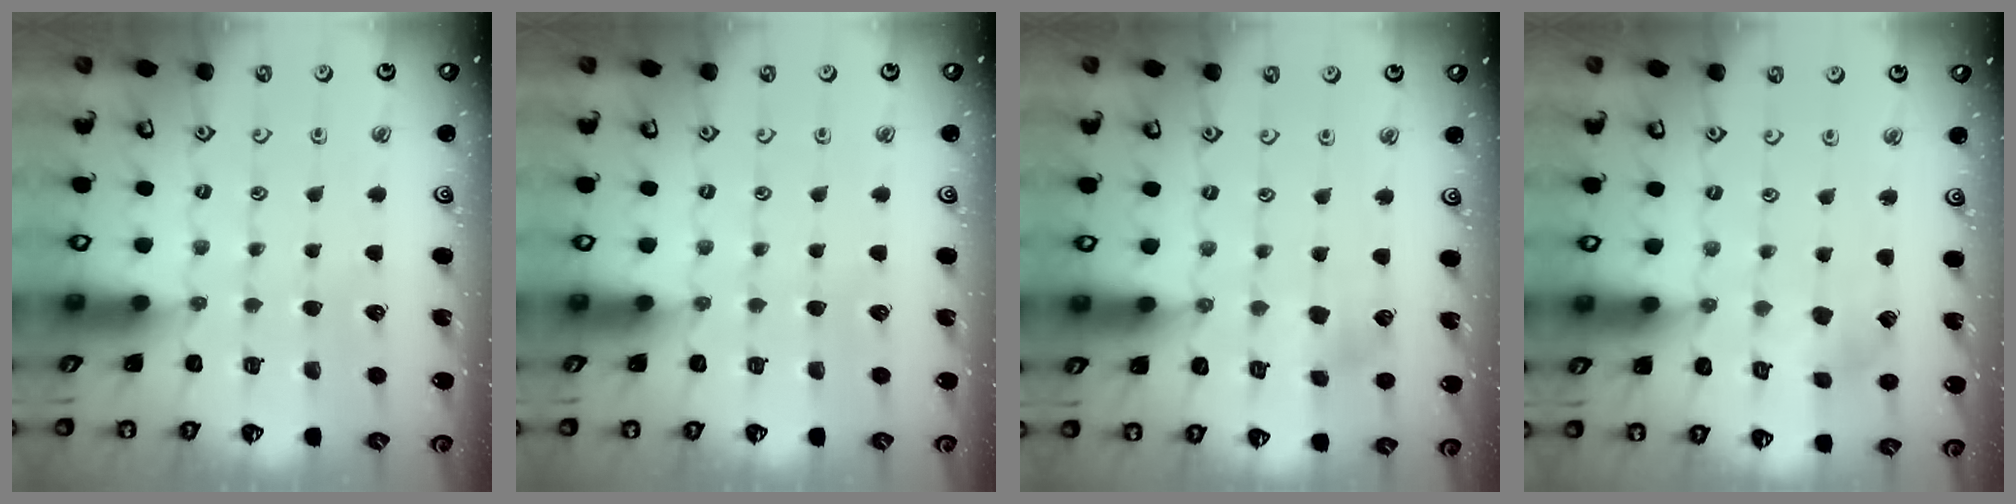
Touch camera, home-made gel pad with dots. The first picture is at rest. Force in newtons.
{"total": 0.0}
{"total": 3.7, "press": 3.7, "slide": 0.5}
{"total": 3.4, "press": 3.4, "slide": 0.4}